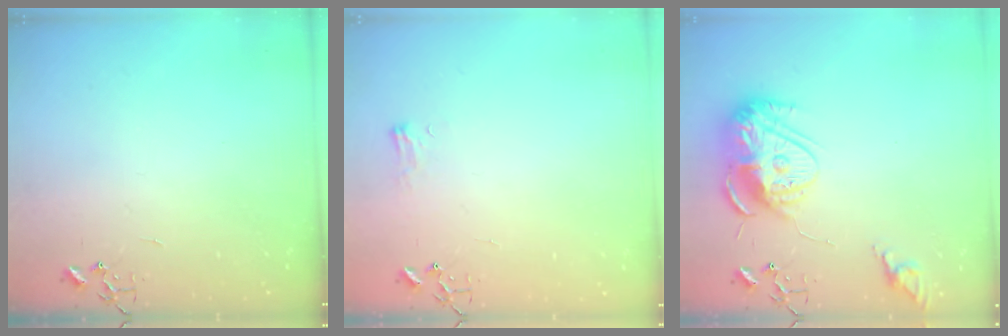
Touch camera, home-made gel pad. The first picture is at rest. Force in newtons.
{"total": 5.5, "press": 5.5, "slide": 0.7}
{"total": 15.2, "press": 15.2, "slide": 1.4}